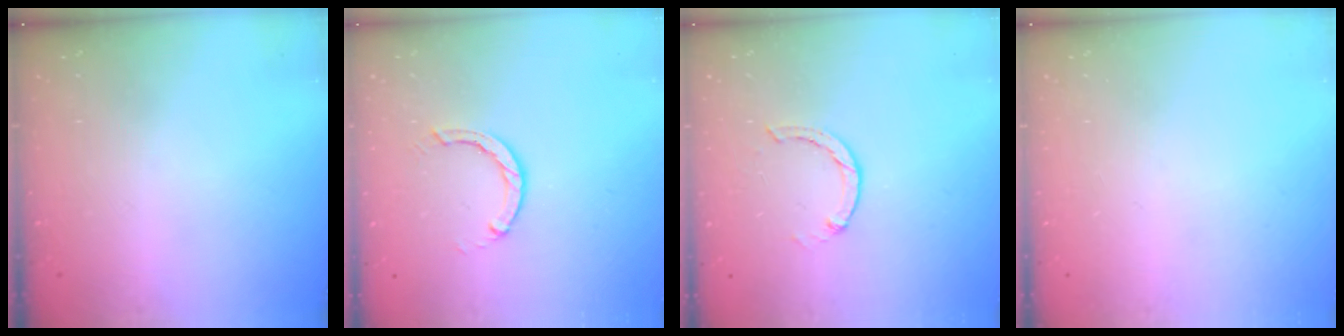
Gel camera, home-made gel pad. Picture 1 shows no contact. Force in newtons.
{"total": 2.9, "press": 2.9, "slide": 0.4}
{"total": 0.0}
{"total": 0.0}